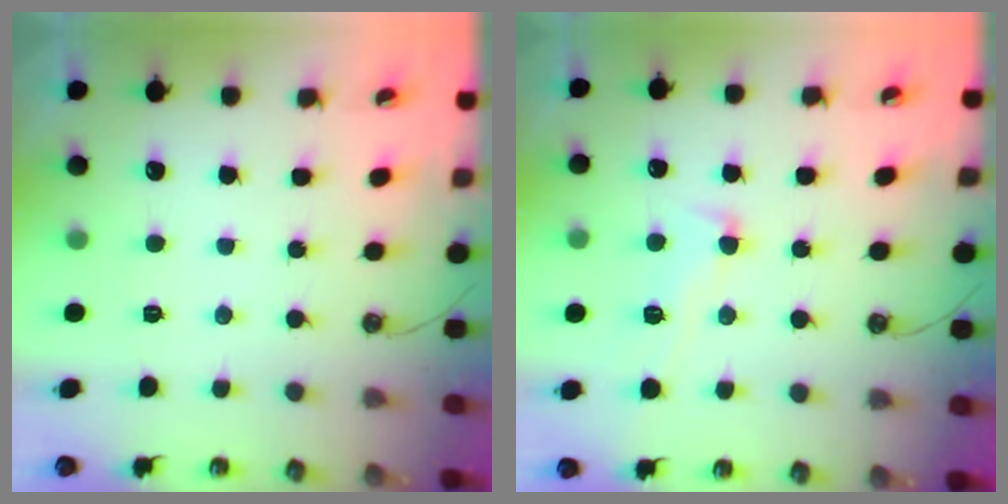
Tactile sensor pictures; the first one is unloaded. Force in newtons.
{"total": 3.0, "press": 2.8, "slide": 1.1}